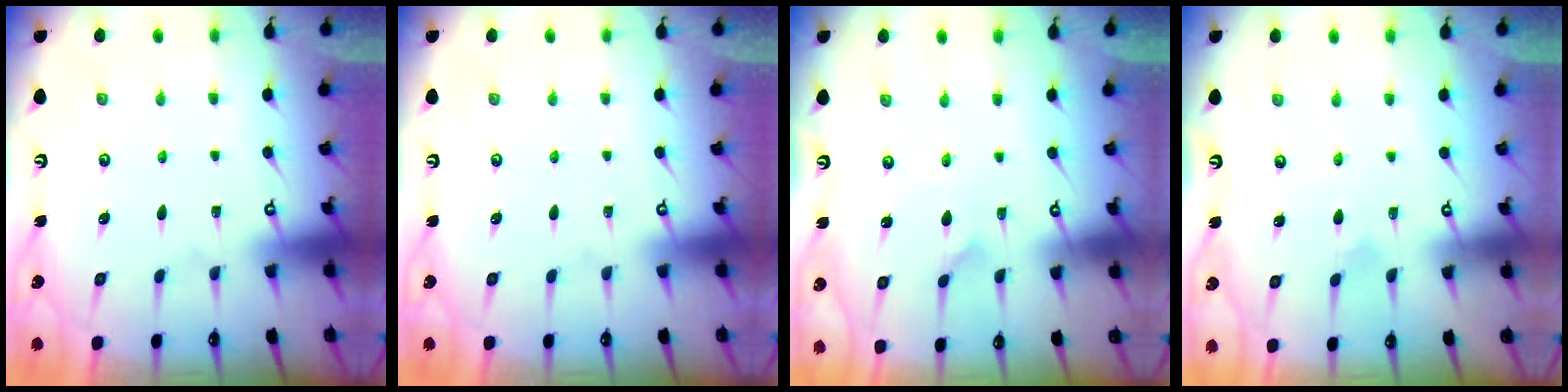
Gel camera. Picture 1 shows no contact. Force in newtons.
{"total": 0.0}
{"total": 2.4, "press": 2.4, "slide": 0.2}
{"total": 1.5, "press": 1.5, "slide": 0.1}